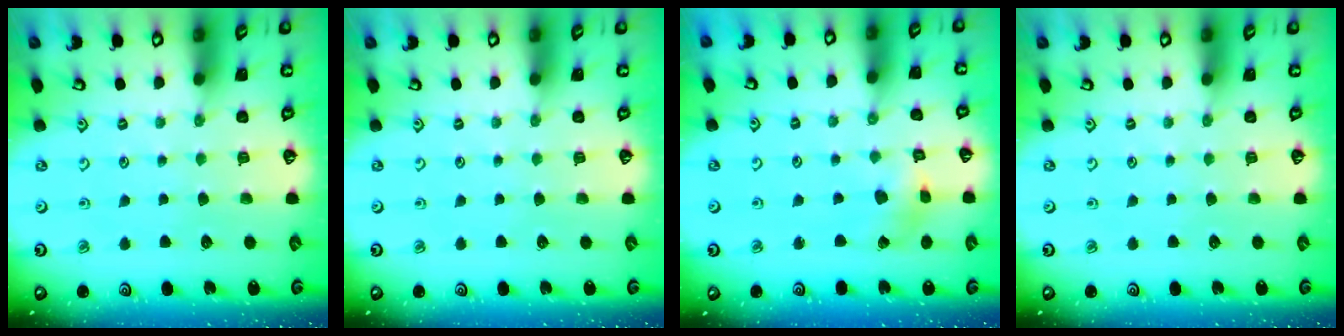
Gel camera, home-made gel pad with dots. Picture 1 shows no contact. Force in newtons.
{"total": 0.0}
{"total": 3.8, "press": 3.7, "slide": 0.4}
{"total": 0.0}